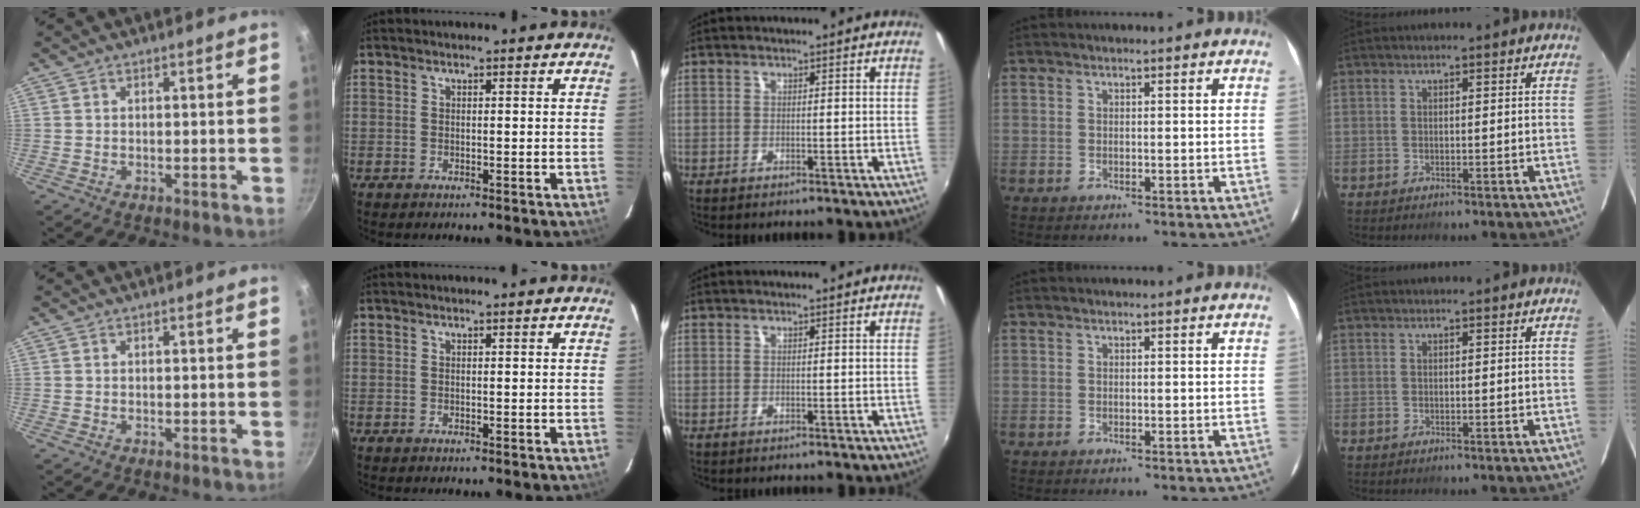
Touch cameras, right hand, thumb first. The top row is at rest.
{}